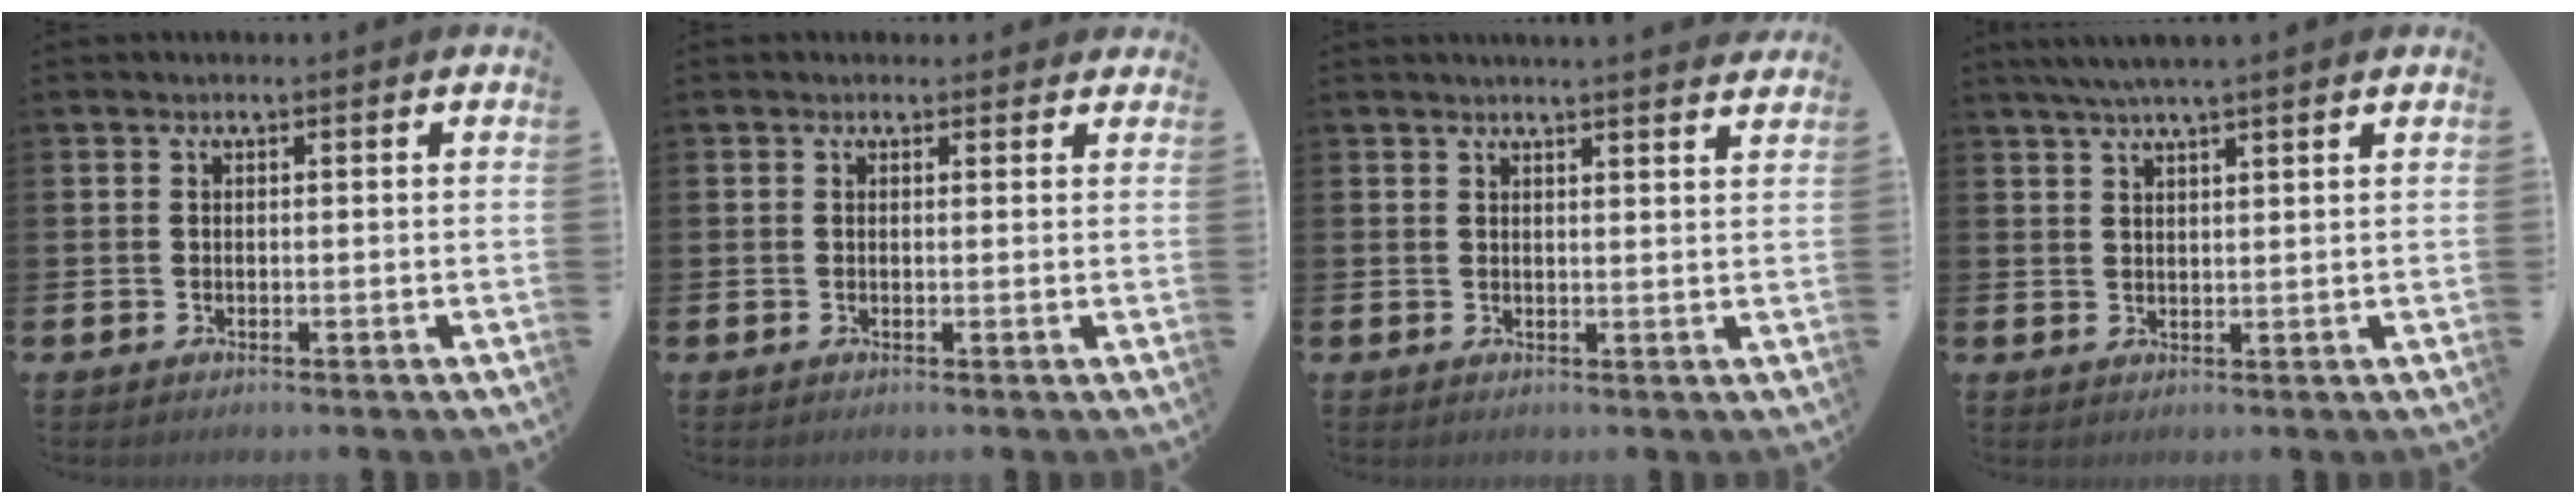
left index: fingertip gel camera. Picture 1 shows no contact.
{"total": 0.9, "force": [0.6, 0.6, 0.1], "torque": [0.008, 0.005, 0.009]}
{"total": 2.8, "force": [2.8, -0.4, 0.0], "torque": [0.010, -0.023, 0.048]}
{"total": 3.8, "force": [3.3, -0.1, 1.8], "torque": [-0.039, -0.004, 0.060]}